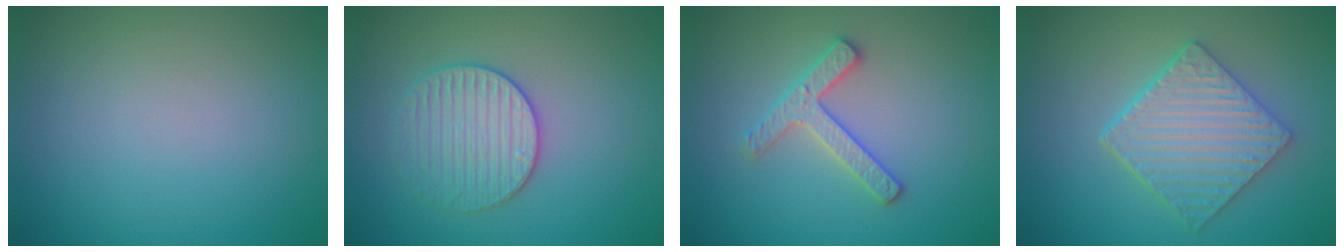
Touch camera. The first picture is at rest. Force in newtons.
{"total": 3.1, "press": 3.1, "slide": 0.5}
{"total": 2.5, "press": 2.5, "slide": 0.4}
{"total": 5.4, "press": 4.5, "slide": 3.1}